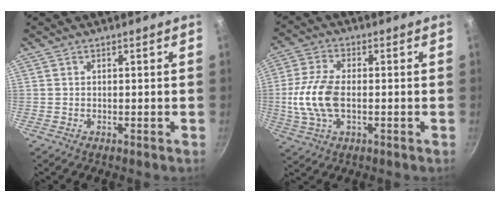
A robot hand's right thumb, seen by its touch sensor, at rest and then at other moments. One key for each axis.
{"total": 11.0, "fx": -1.0, "fy": 5.7, "fz": 9.3, "tx": -0.195, "ty": 0.011, "tz": -0.026}